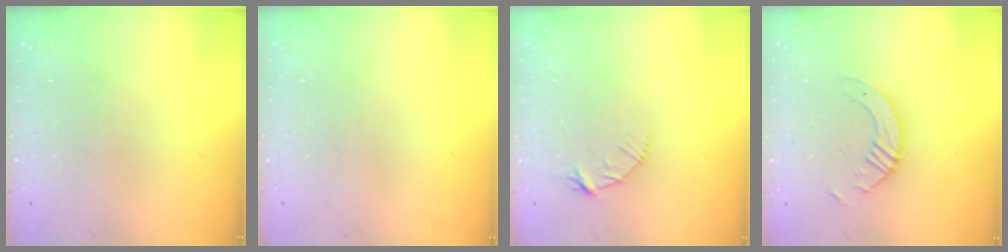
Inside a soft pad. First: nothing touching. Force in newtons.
{"total": 0.0}
{"total": 5.5, "press": 5.4, "slide": 0.6}
{"total": 3.4, "press": 3.4, "slide": 0.3}